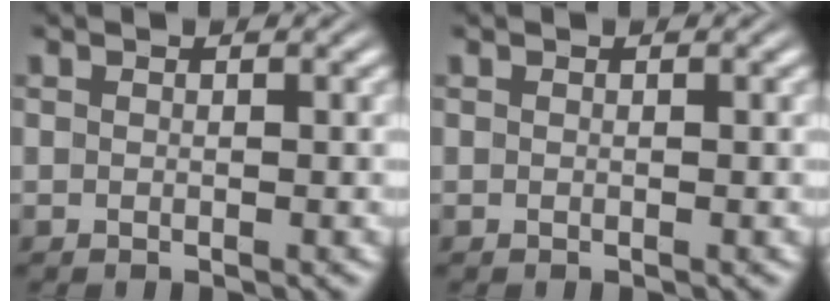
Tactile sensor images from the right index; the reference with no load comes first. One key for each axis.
{"total": 0.0}